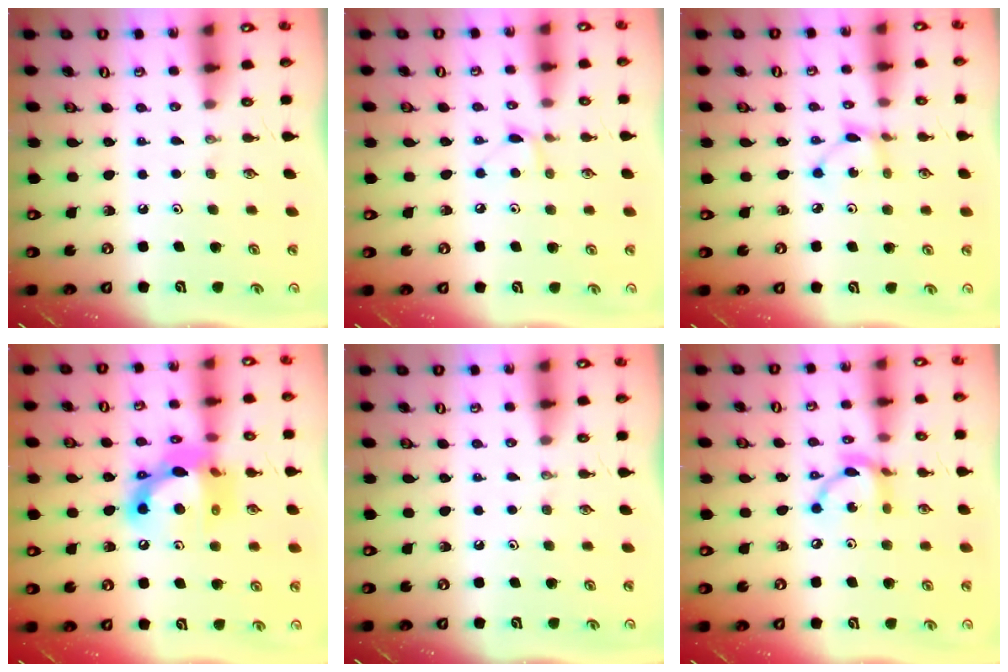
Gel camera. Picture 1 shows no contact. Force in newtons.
{"total": 6.1, "press": 6.0, "slide": 0.7}
{"total": 2.2, "press": 2.2, "slide": 0.2}
{"total": 14.9, "press": 14.8, "slide": 1.5}
{"total": 0.0}
{"total": 10.0, "press": 10.0, "slide": 0.6}